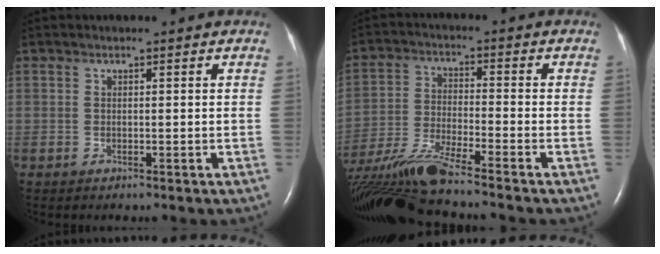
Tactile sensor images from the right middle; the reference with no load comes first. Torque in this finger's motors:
{"motor_torque": [1.03, -1.11, 0.17, 0.12]}